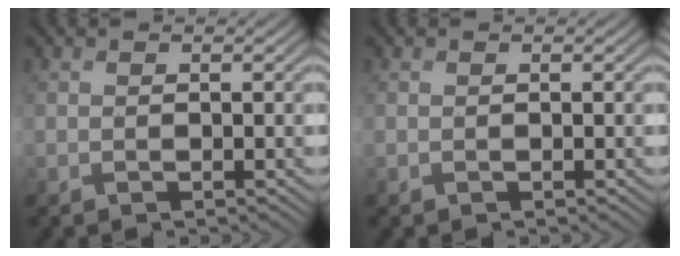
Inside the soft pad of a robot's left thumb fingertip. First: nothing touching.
{"total": 0.0}